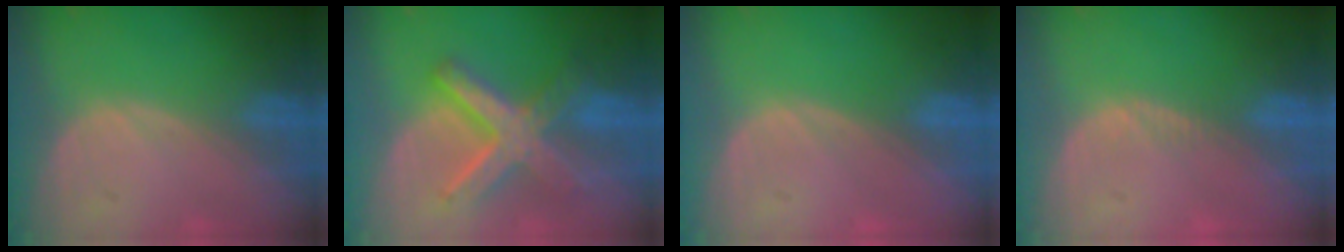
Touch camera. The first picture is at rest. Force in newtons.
{"total": 9.0, "press": 9.0, "slide": 0.7}
{"total": 0.0}
{"total": 0.7, "press": 0.6, "slide": 0.4}